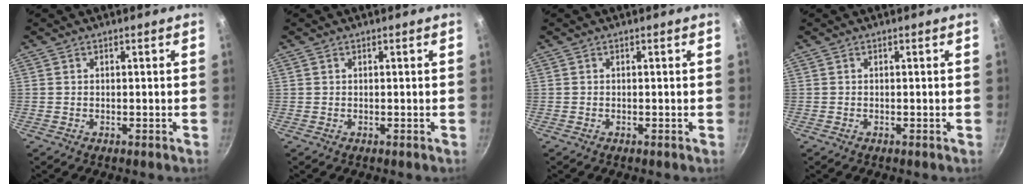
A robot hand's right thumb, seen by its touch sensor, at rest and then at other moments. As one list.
[{"total": 0.0}, {"total": 0.0}, {"total": 0.0}]